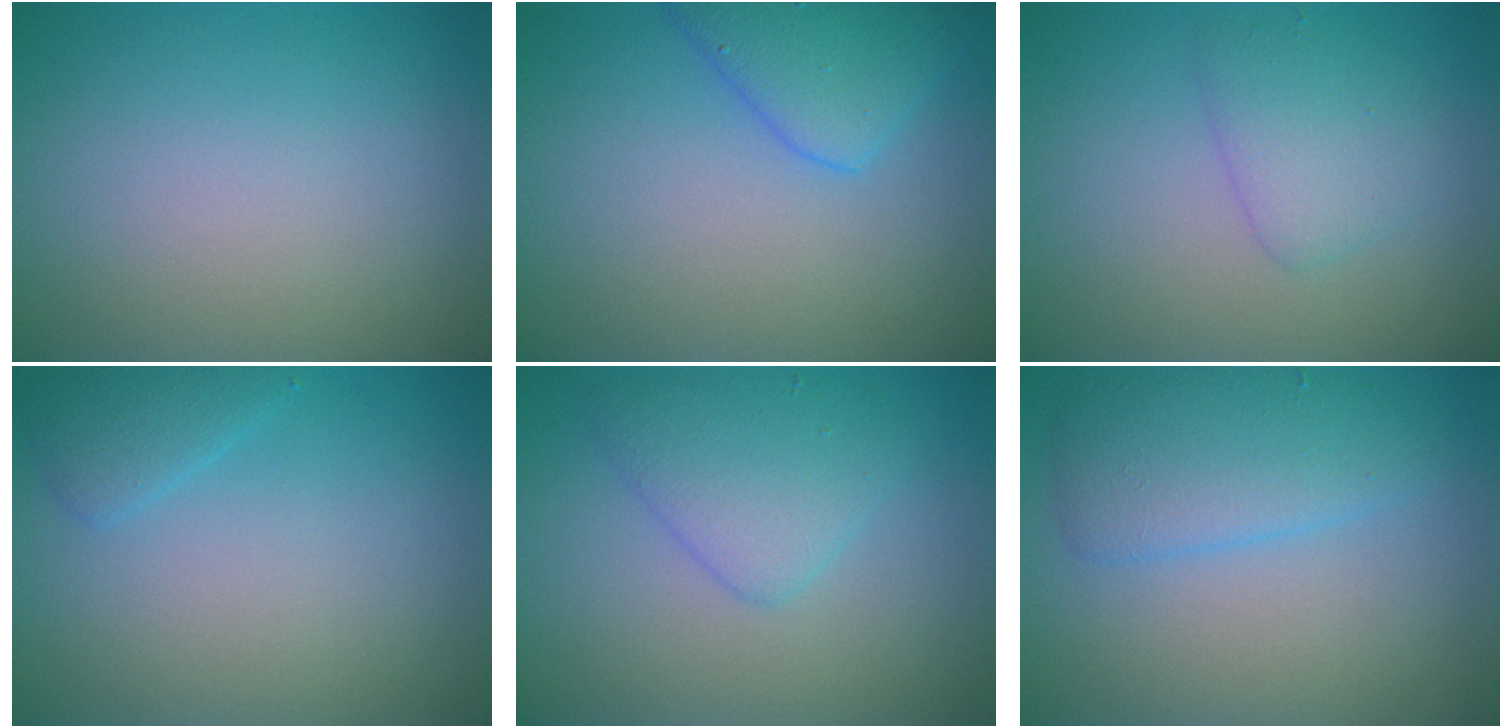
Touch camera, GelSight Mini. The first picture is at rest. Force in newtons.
{"total": 2.9, "press": 2.9, "slide": 0.0}
{"total": 2.6, "press": 2.6, "slide": 0.1}
{"total": 1.7, "press": 1.7, "slide": 0.1}
{"total": 3.4, "press": 3.4, "slide": 0.1}
{"total": 4.0, "press": 4.0, "slide": 0.1}